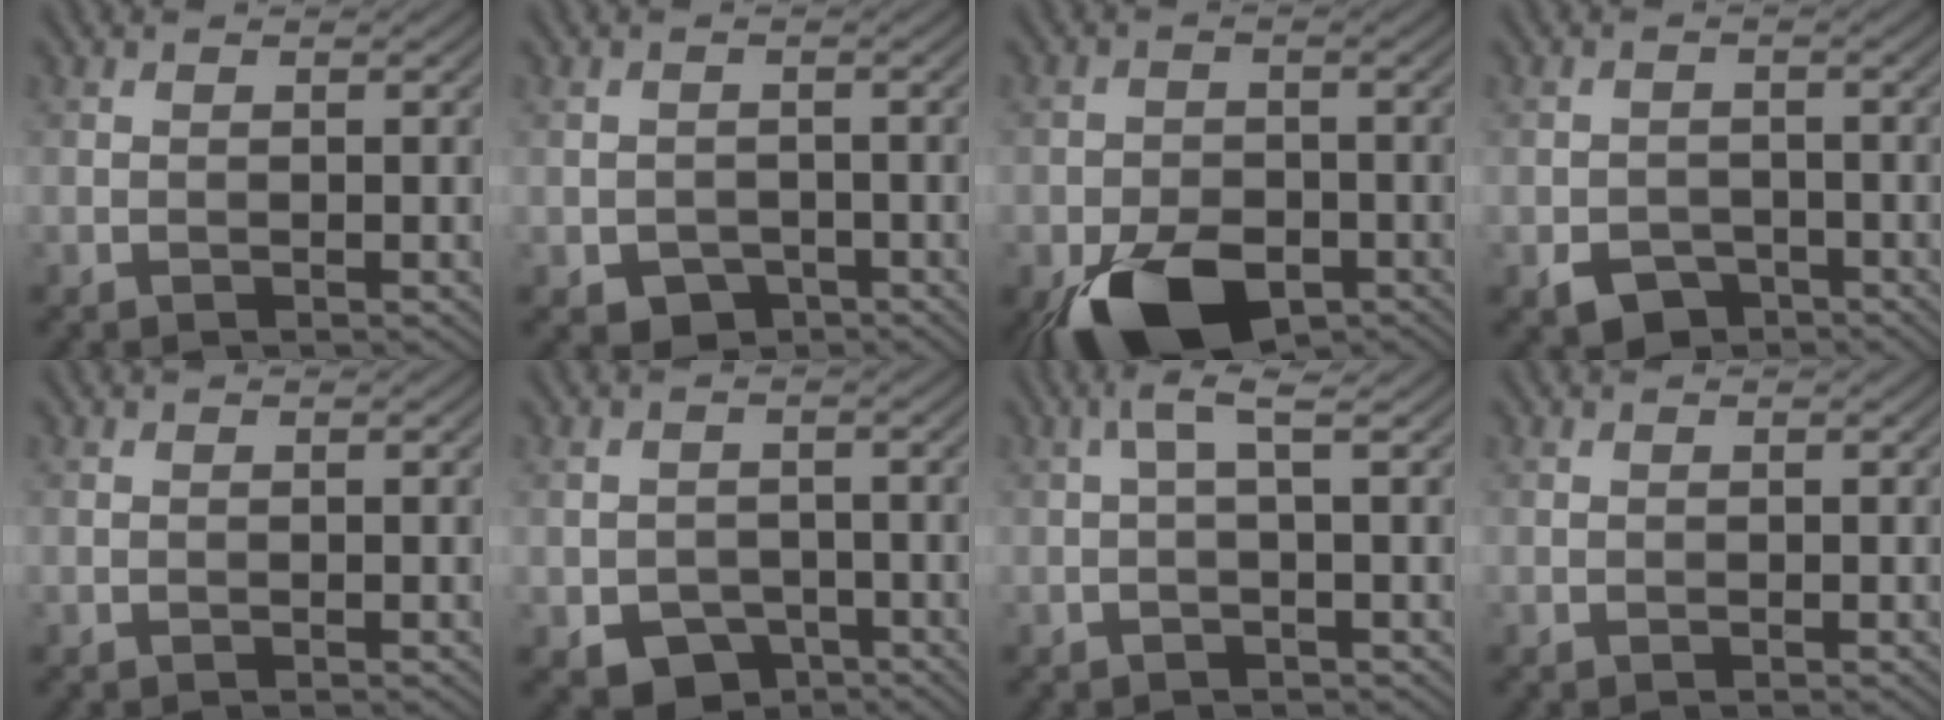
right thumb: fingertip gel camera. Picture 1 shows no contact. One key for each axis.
{"total": 2.8, "fx": -1.6, "fy": 2.1, "fz": 1.1, "tx": -0.023, "ty": -0.010, "tz": -0.029}
{"total": 11.1, "fx": -6.2, "fy": 6.0, "fz": 6.9, "tx": -0.135, "ty": -0.028, "tz": -0.101}
{"total": 3.6, "fx": -2.2, "fy": 2.4, "fz": 1.5, "tx": -0.028, "ty": -0.008, "tz": -0.045}
{"total": 0.0}
{"total": 4.6, "fx": -2.5, "fy": 3.3, "fz": 1.9, "tx": -0.036, "ty": -0.013, "tz": -0.043}
{"total": 2.6, "fx": 0.4, "fy": 0.0, "fz": 2.5, "tx": -0.045, "ty": 0.014, "tz": 0.003}
{"total": 0.0}